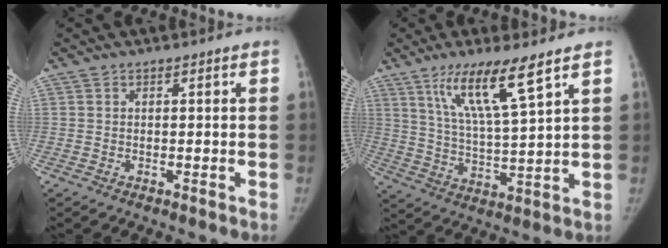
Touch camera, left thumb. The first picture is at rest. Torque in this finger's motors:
{"motor_torque": [-0.03, 0.27, 1.32, -1.06, 0.36]}